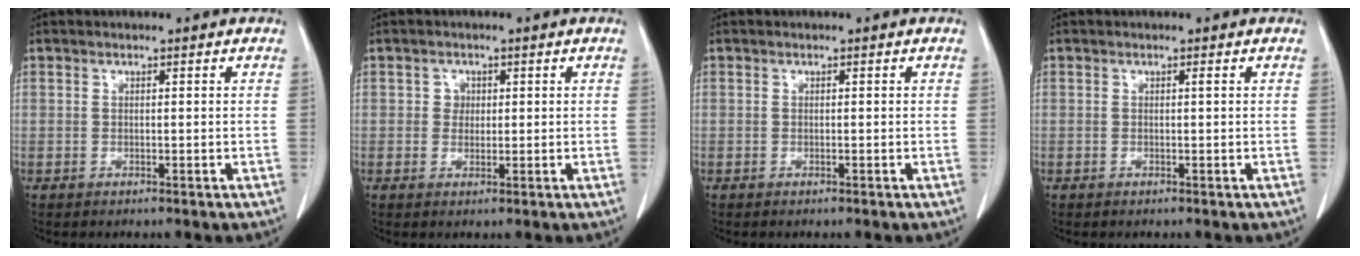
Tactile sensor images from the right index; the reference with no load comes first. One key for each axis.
{"total": 1.5, "fx": 0.3, "fy": 1.4, "fz": 0.5, "tx": -0.004, "ty": 0.000, "tz": 0.003}
{"total": 0.0}
{"total": 0.0}